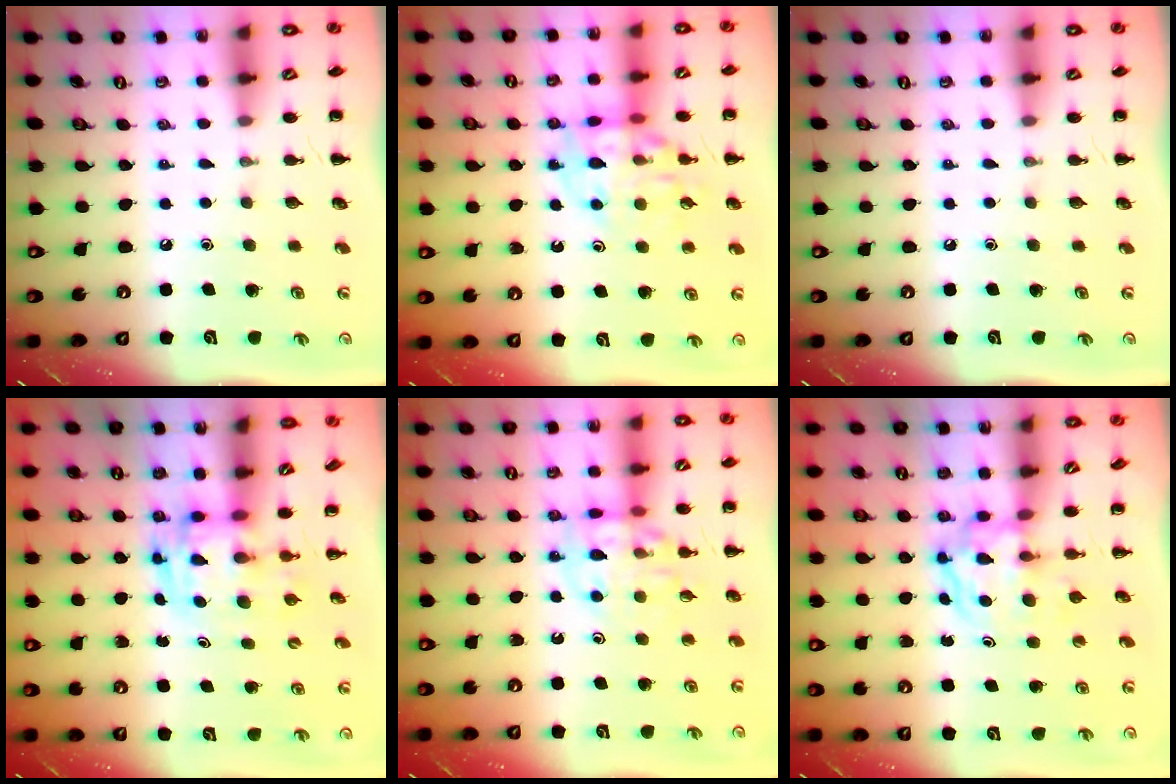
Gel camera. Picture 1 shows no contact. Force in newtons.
{"total": 13.9, "press": 13.8, "slide": 1.8}
{"total": 0.0}
{"total": 2.9, "press": 2.9, "slide": 0.5}
{"total": 11.8, "press": 11.6, "slide": 2.1}
{"total": 3.8, "press": 3.8, "slide": 0.4}